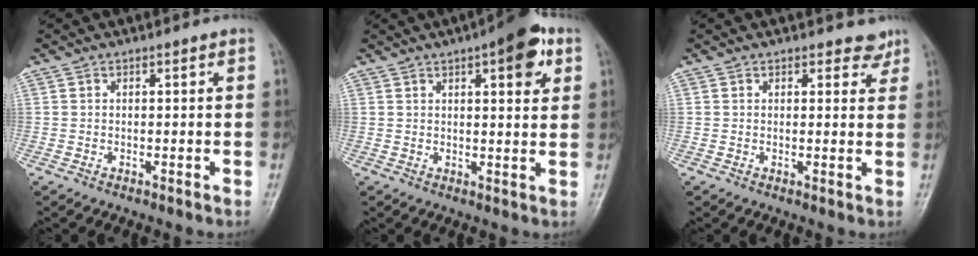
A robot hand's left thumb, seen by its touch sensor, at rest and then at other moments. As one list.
[{"total": 9.0, "force": [4.2, 3.1, 7.4], "torque": [-0.078, -0.010, 0.050]}, {"total": 2.8, "force": [2.3, 1.4, 0.4], "torque": [0.018, -0.016, 0.018]}]